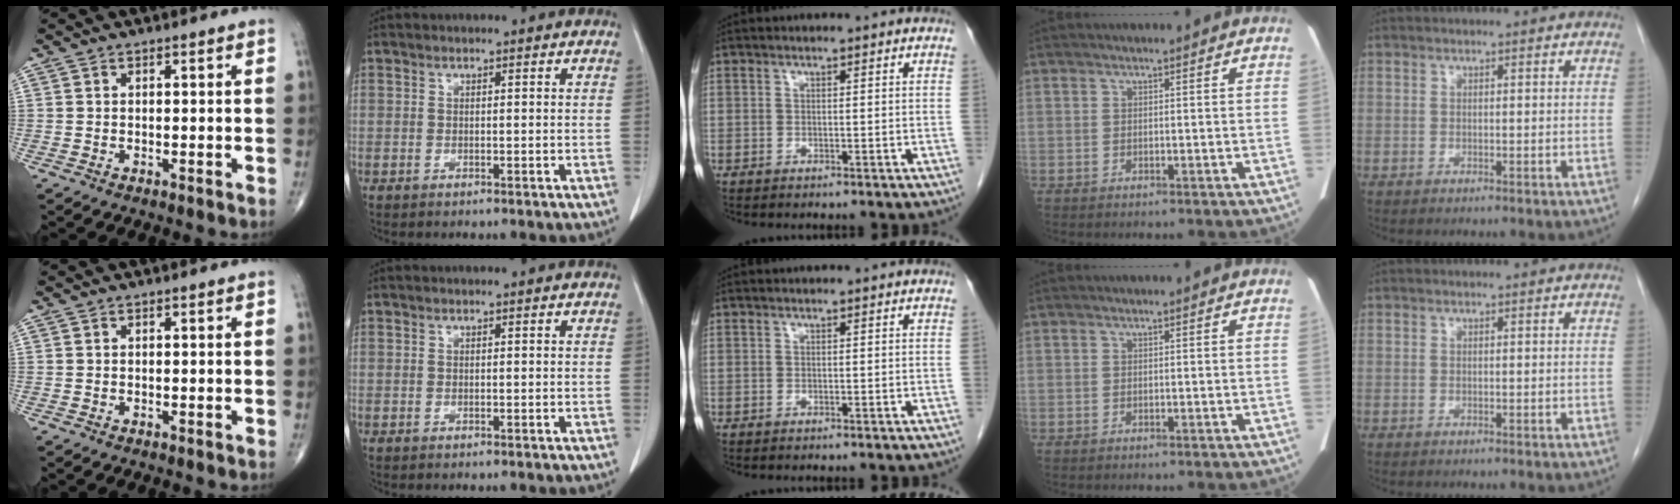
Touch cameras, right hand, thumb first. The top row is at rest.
{}